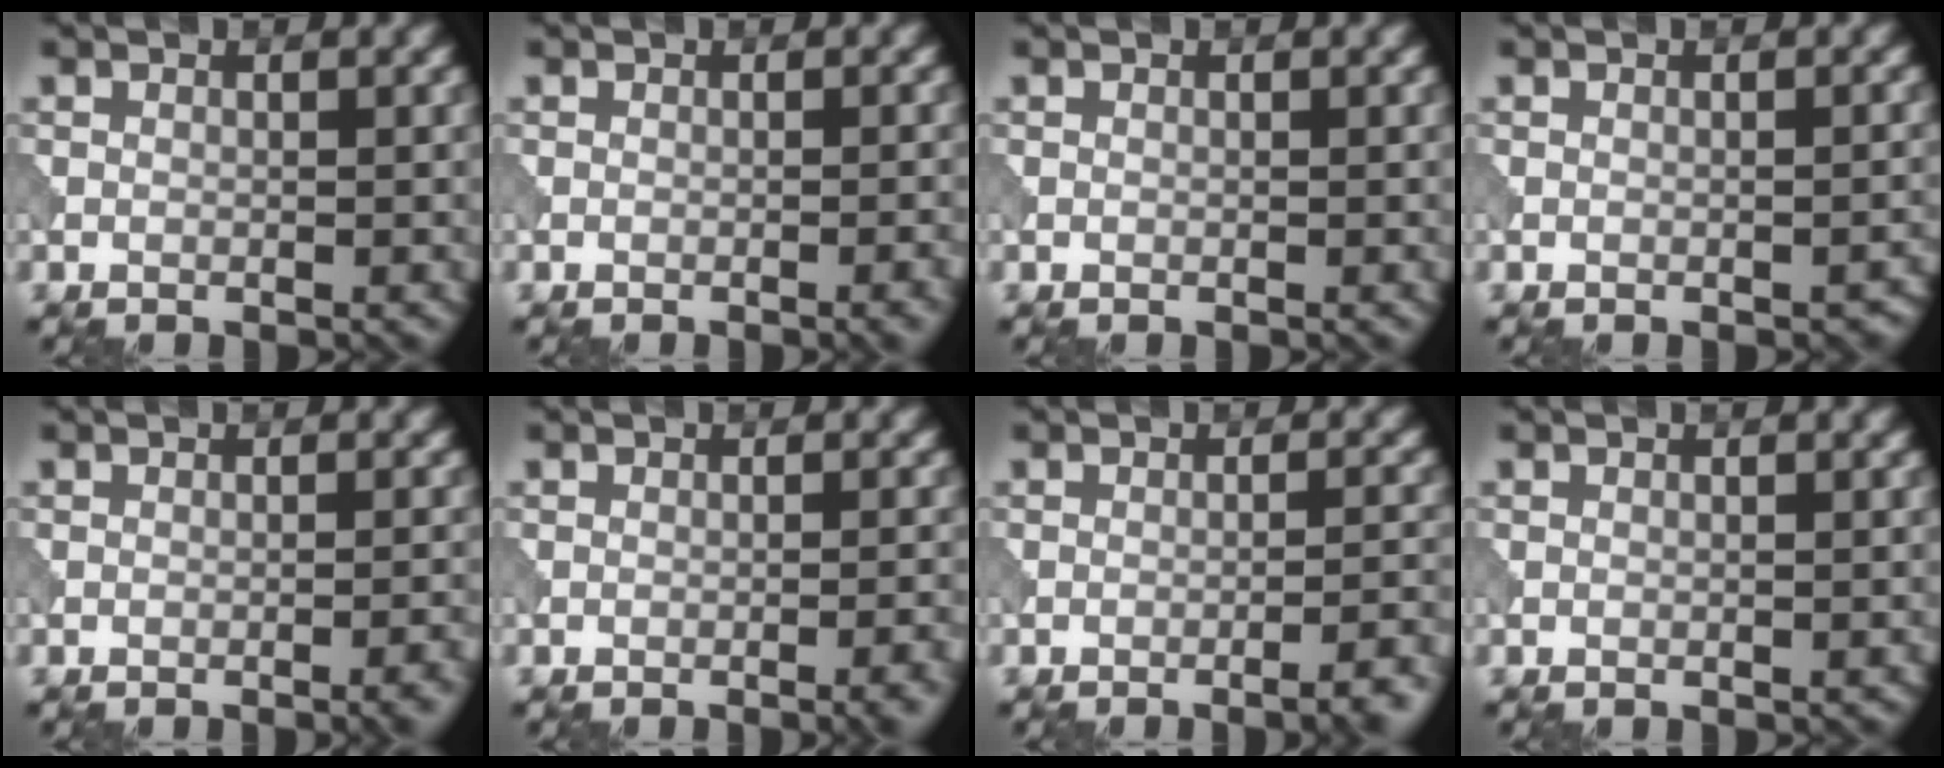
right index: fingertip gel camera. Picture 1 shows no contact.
{"total": 1.4, "force": [-0.6, 0.3, 1.2], "torque": [-0.011, 0.003, -0.009]}
{"total": 0.0}
{"total": 1.1, "force": [-0.9, 0.4, 0.6], "torque": [-0.009, 0.003, -0.008]}
{"total": 2.0, "force": [-1.0, 0.5, 1.7], "torque": [-0.015, 0.006, -0.016]}
{"total": 2.3, "force": [-1.2, 0.5, 1.9], "torque": [-0.019, 0.007, -0.019]}
{"total": 3.9, "force": [-2.4, 0.9, 2.9], "torque": [-0.030, 0.019, -0.040]}
{"total": 0.0}